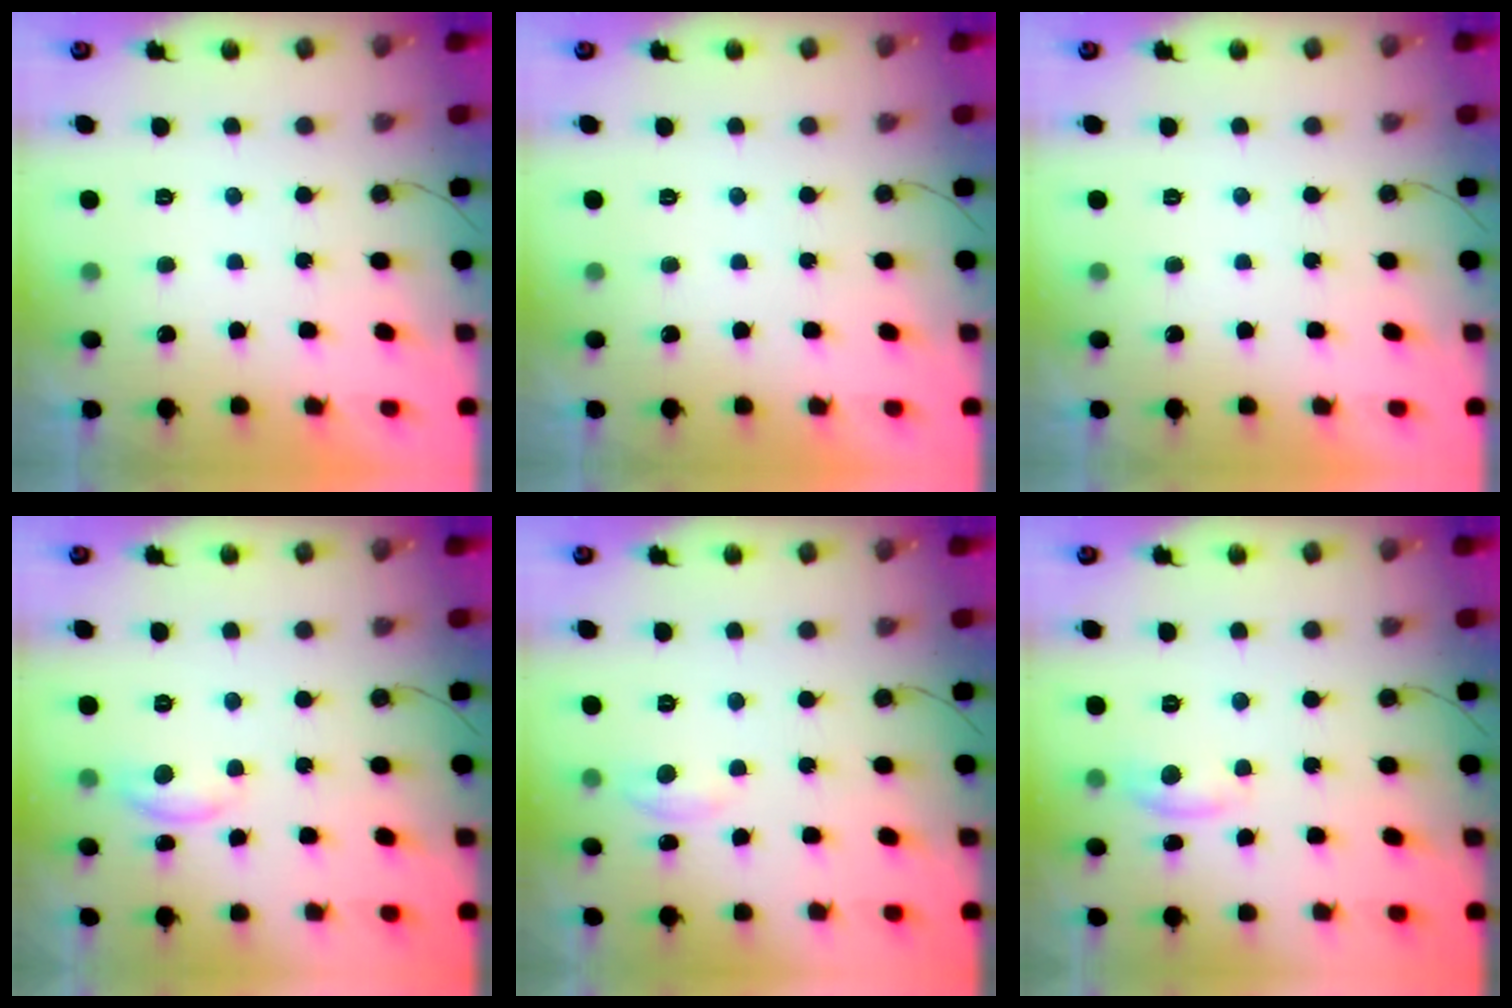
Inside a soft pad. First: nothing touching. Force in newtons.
{"total": 0.0}
{"total": 0.0}
{"total": 5.6, "press": 5.6, "slide": 0.4}
{"total": 2.7, "press": 2.7, "slide": 0.3}
{"total": 4.8, "press": 4.8, "slide": 0.5}